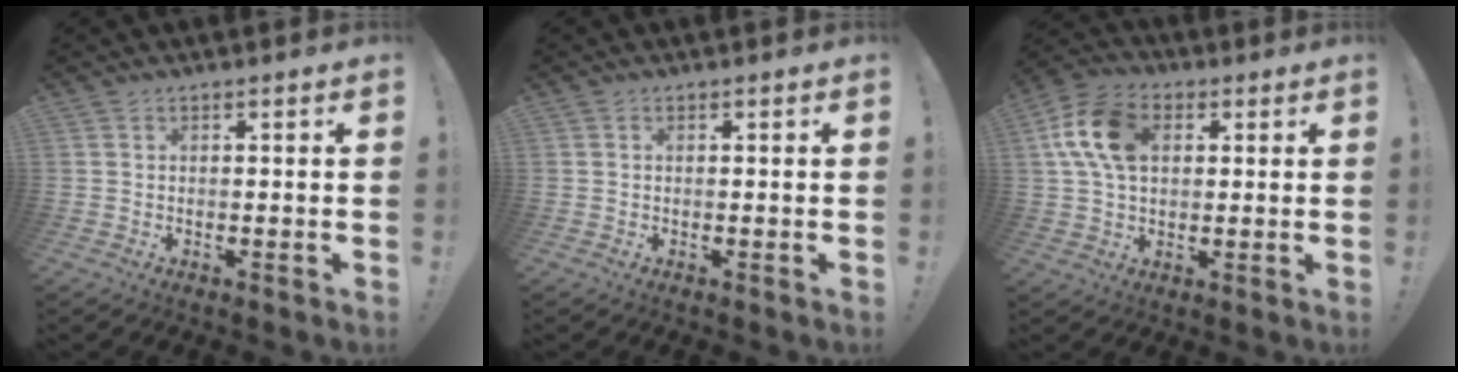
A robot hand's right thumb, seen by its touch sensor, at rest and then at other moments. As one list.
[{"total": 0.0}, {"total": 14.3, "force": [3.6, 9.6, 9.9], "torque": [-0.182, 0.008, 0.070]}]